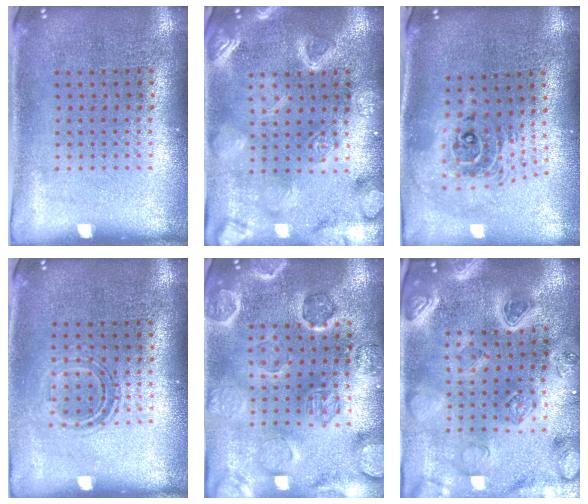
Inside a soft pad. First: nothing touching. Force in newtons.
{"total": 3.2, "press": 3.2, "slide": 0.2}
{"total": 2.3, "press": 1.7, "slide": 1.5}
{"total": 1.0, "press": 0.9, "slide": 0.4}
{"total": 2.6, "press": 2.6, "slide": 0.3}
{"total": 3.4, "press": 3.3, "slide": 1.0}